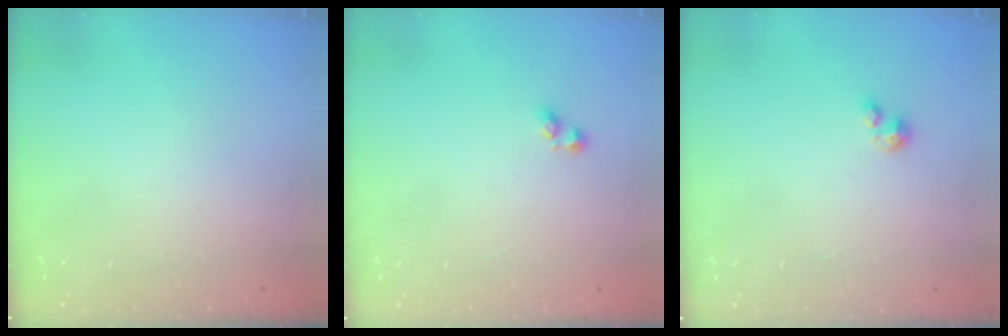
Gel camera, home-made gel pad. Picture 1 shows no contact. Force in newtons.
{"total": 2.9, "press": 2.6, "slide": 1.3}
{"total": 1.7, "press": 1.7, "slide": 0.4}